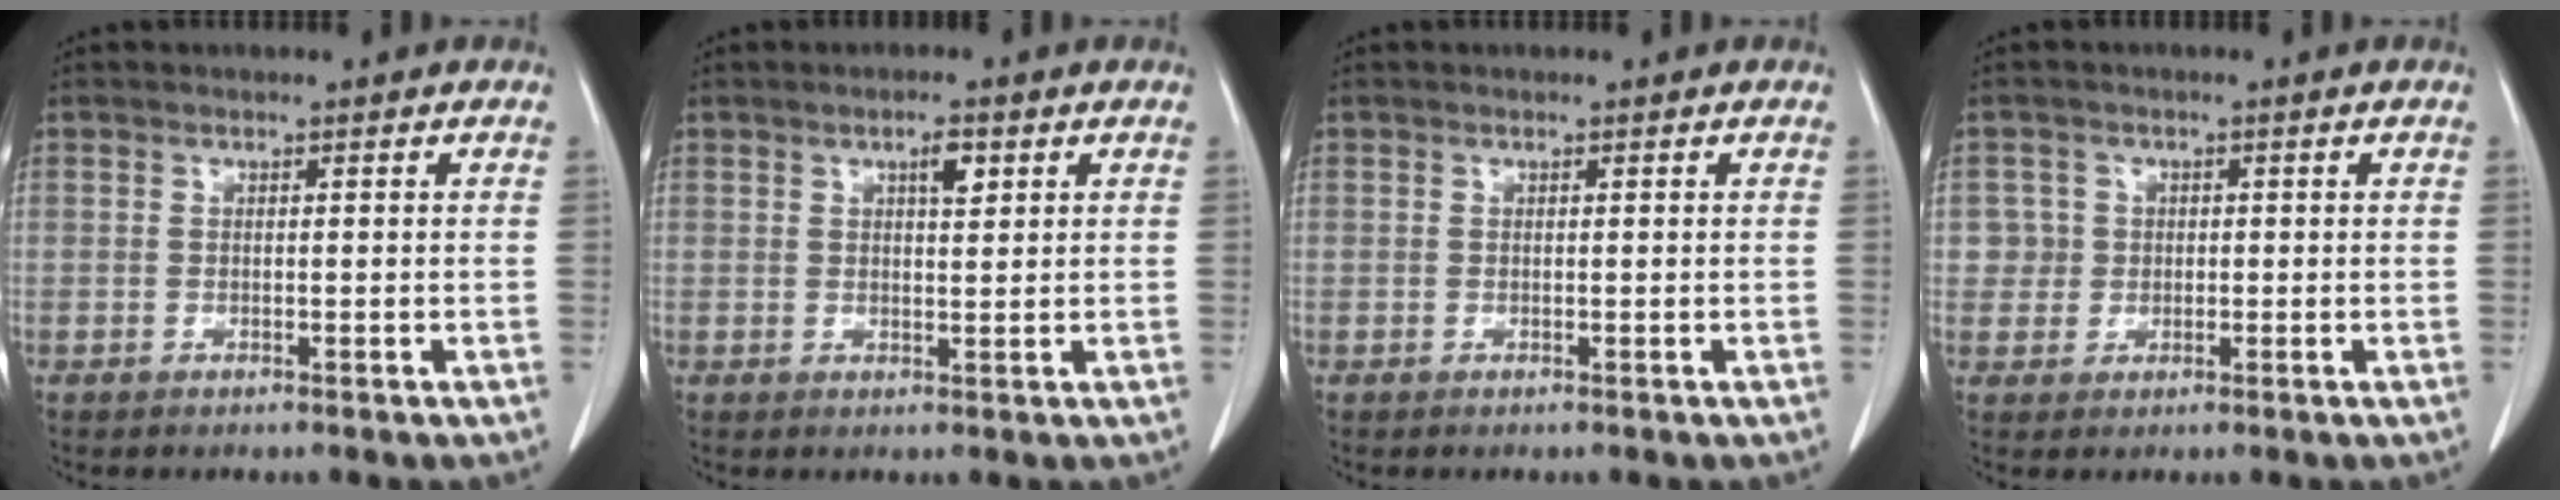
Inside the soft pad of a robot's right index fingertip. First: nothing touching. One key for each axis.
{"total": 2.8, "fx": 1.3, "fy": 0.7, "fz": 2.3, "tx": -0.041, "ty": -0.001, "tz": 0.021}
{"total": 0.0}
{"total": 2.9, "fx": 0.4, "fy": 2.8, "fz": -0.3, "tx": 0.020, "ty": 0.008, "tz": 0.006}